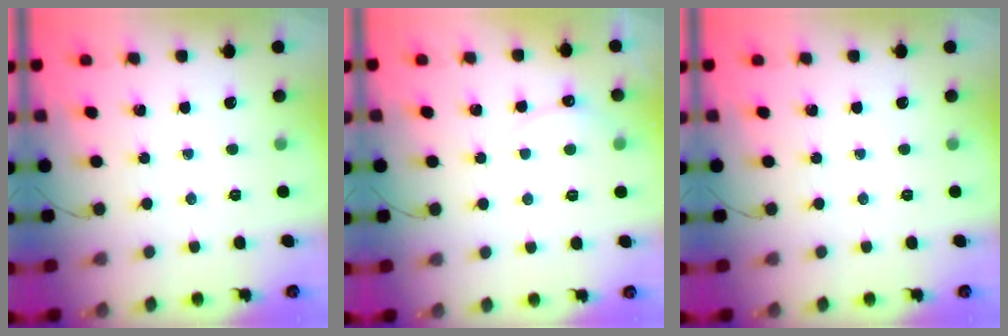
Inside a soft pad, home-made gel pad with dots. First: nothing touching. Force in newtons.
{"total": 7.6, "press": 7.5, "slide": 1.3}
{"total": 0.0}